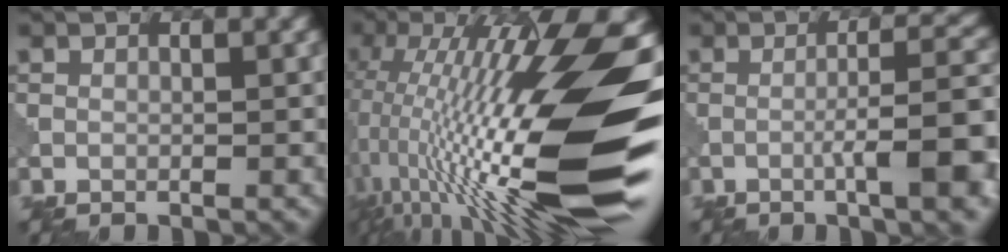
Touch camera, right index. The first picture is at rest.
{"total": 18.9, "force": [-1.7, 4.5, 18.3], "torque": [-0.317, 0.020, -0.036]}
{"total": 8.0, "force": [-2.5, 1.5, 7.5], "torque": [-0.100, 0.013, -0.040]}